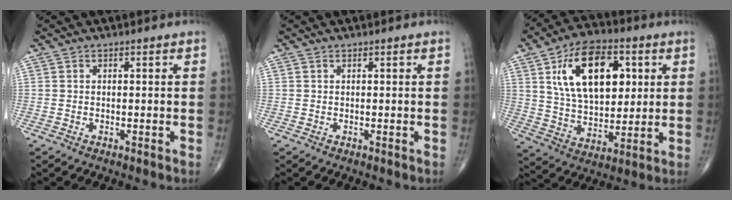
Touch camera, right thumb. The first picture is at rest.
{"total": 0.0}
{"total": 19.1, "force": [5.9, 10.9, 14.5], "torque": [-0.208, -0.012, 0.105]}